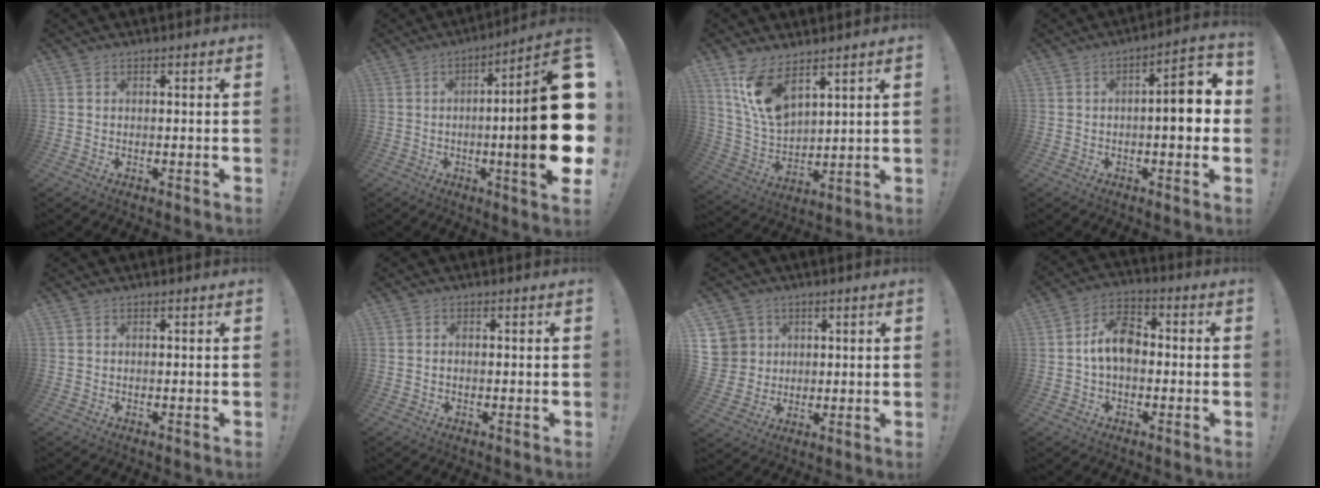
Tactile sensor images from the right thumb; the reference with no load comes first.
{"total": 24.0, "force": [-1.8, 2.7, 23.8], "torque": [-0.345, -0.007, -0.029]}
{"total": 12.9, "force": [8.5, 6.0, 7.6], "torque": [-0.163, -0.043, 0.164]}
{"total": 10.0, "force": [-0.4, 3.3, 9.5], "torque": [-0.114, 0.000, -0.014]}
{"total": 0.0}
{"total": 0.7, "force": [-0.1, 0.5, 0.6], "torque": [-0.014, 0.003, -0.001]}
{"total": 7.3, "force": [2.8, 6.8, 0.7], "torque": [-0.011, -0.017, 0.058]}
{"total": 9.9, "force": [-0.5, 6.4, 7.6], "torque": [-0.131, 0.012, -0.006]}